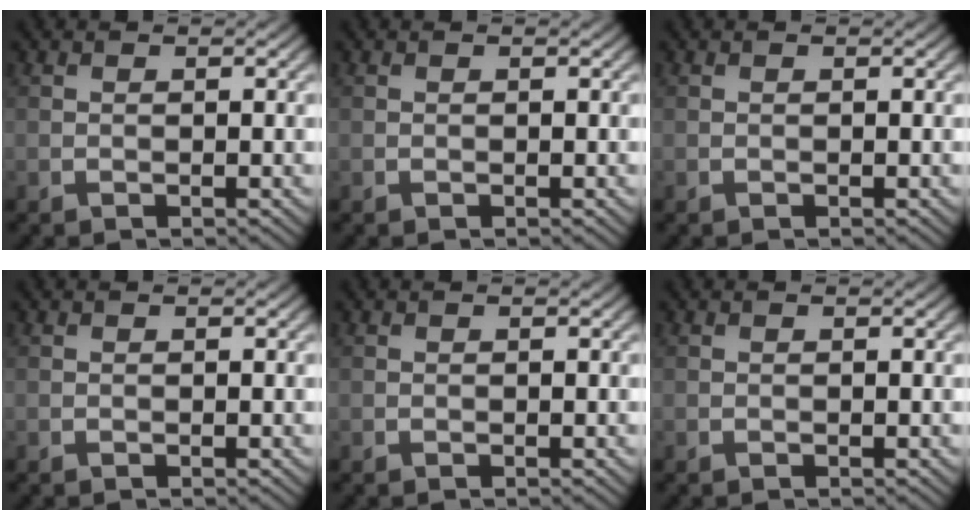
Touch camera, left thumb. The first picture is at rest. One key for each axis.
{"total": 0.0}
{"total": 0.0}
{"total": 0.0}
{"total": 0.0}
{"total": 0.0}